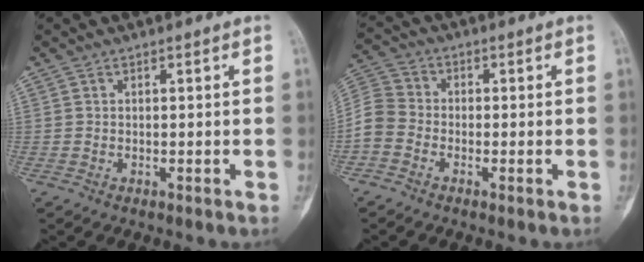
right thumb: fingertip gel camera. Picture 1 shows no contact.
{"total": 6.1, "force": [-2.3, 4.9, 2.8], "torque": [-0.052, 0.018, -0.059]}